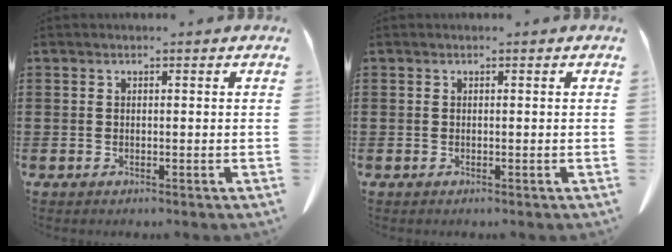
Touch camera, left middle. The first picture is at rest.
{"total": 0.0}